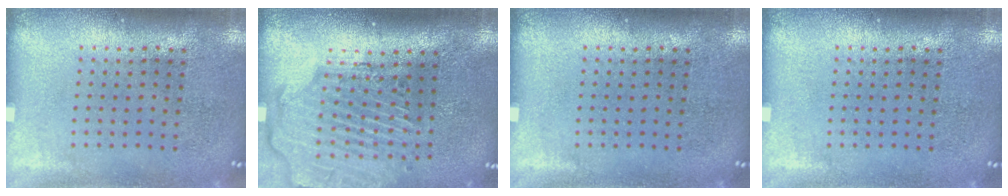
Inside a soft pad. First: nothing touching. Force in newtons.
{"total": 2.7, "press": 2.2, "slide": 1.5}
{"total": 0.0}
{"total": 0.0}